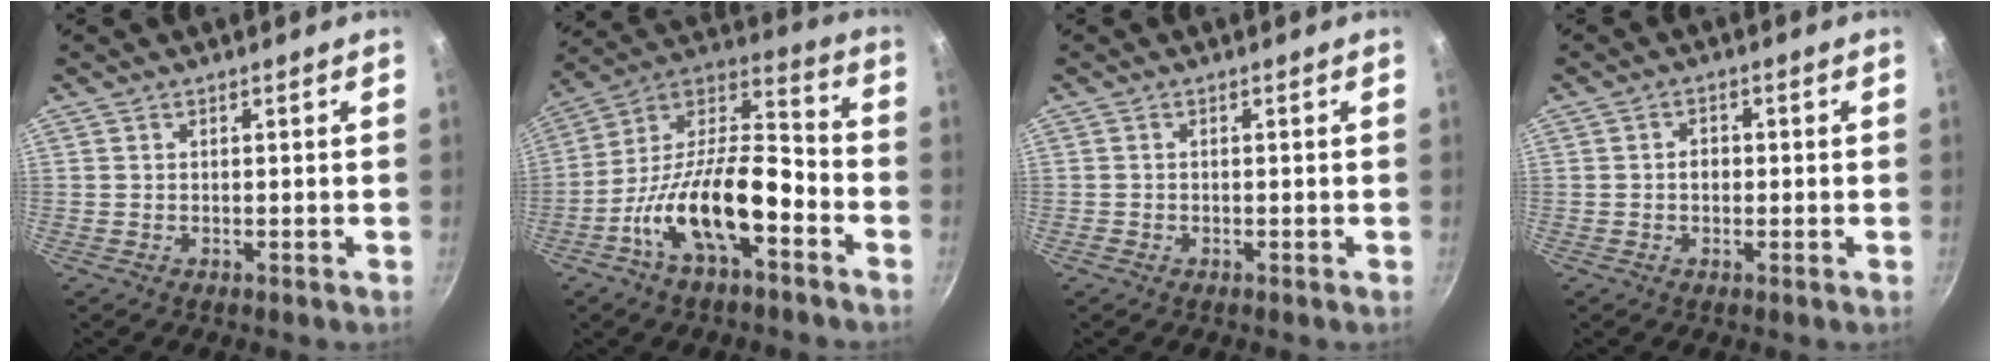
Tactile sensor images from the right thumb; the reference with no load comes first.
{"total": 19.1, "force": [-7.8, 8.1, 15.5], "torque": [-0.258, 0.060, -0.157]}
{"total": 0.0}
{"total": 2.4, "force": [-0.2, 1.9, 1.4], "torque": [-0.011, 0.008, -0.005]}